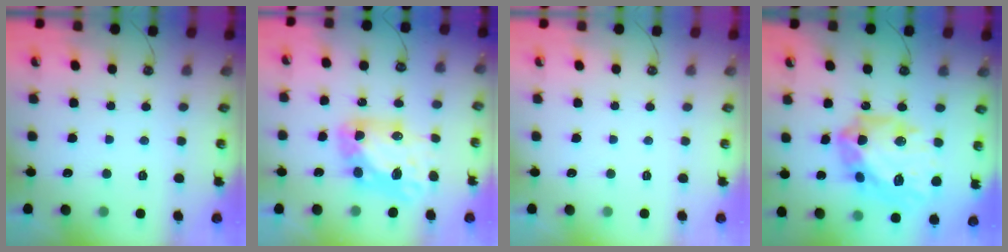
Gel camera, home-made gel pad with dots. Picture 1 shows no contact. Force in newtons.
{"total": 11.5, "press": 11.5, "slide": 0.9}
{"total": 0.0}
{"total": 25.4, "press": 25.2, "slide": 2.7}